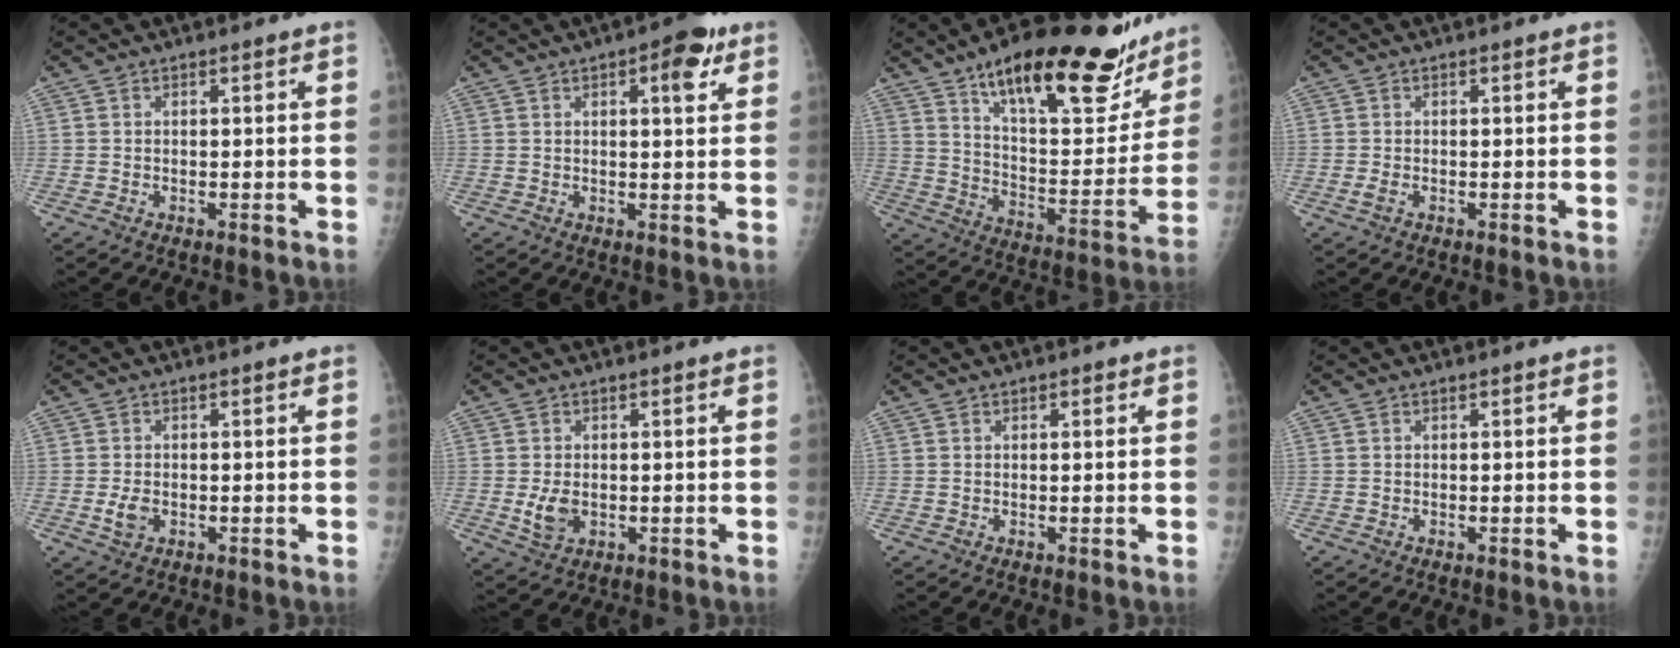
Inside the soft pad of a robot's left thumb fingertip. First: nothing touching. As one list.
[{"total": 6.5, "force": [3.1, 2.4, 5.2], "torque": [-0.053, -0.007, 0.033]}, {"total": 27.8, "force": [19.1, 9.3, 17.9], "torque": [-0.222, -0.070, 0.291]}, {"total": 1.3, "force": [-0.2, 0.6, 1.1], "torque": [-0.028, 0.004, -0.003]}, {"total": 2.7, "force": [-0.6, 1.8, 2.0], "torque": [-0.038, -0.001, -0.010]}, {"total": 4.0, "force": [-0.4, 2.6, 3.0], "torque": [-0.055, -0.005, -0.001]}, {"total": 0.8, "force": [0.4, 0.4, 0.5], "torque": [-0.004, 0.000, 0.003]}, {"total": 0.0}]